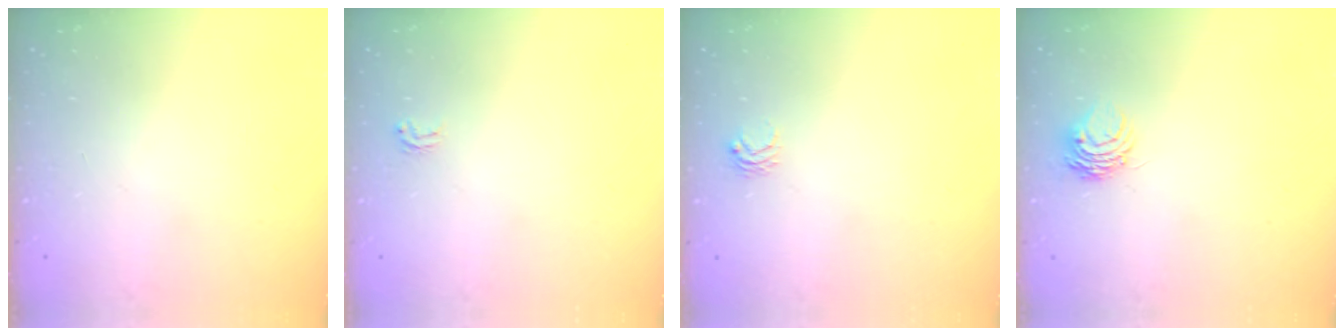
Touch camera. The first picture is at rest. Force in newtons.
{"total": 1.9, "press": 1.9, "slide": 0.1}
{"total": 3.5, "press": 3.5, "slide": 0.4}
{"total": 5.4, "press": 5.4, "slide": 0.3}